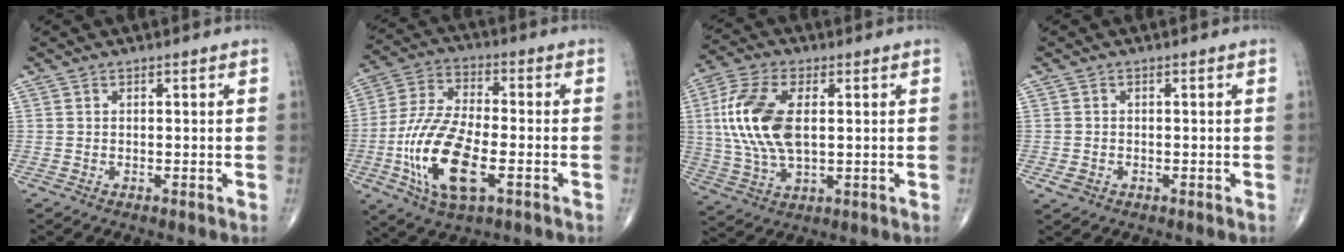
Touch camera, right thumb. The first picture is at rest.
{"total": 17.0, "force": [-4.9, 7.2, 14.5], "torque": [-0.300, 0.012, -0.089]}
{"total": 15.1, "force": [2.0, 7.8, 12.8], "torque": [-0.277, 0.001, 0.039]}
{"total": 1.9, "force": [-0.7, 1.5, 0.9], "torque": [-0.015, 0.003, -0.008]}